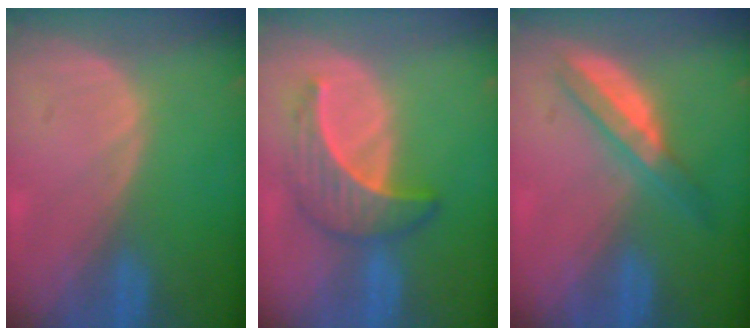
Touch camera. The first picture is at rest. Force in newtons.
{"total": 6.9, "press": 6.2, "slide": 3.0}
{"total": 4.8, "press": 4.7, "slide": 1.0}